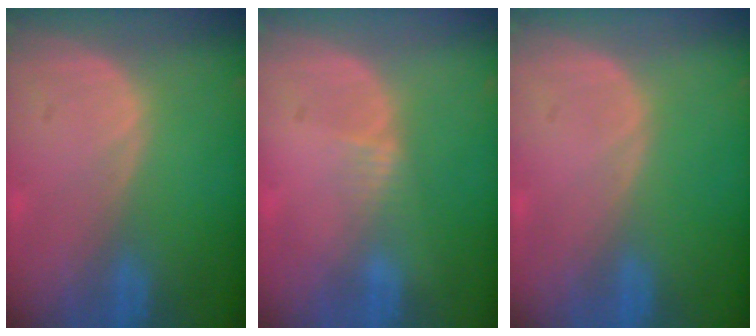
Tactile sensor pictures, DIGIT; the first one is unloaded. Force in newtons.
{"total": 1.4, "press": 1.1, "slide": 0.8}
{"total": 0.0}